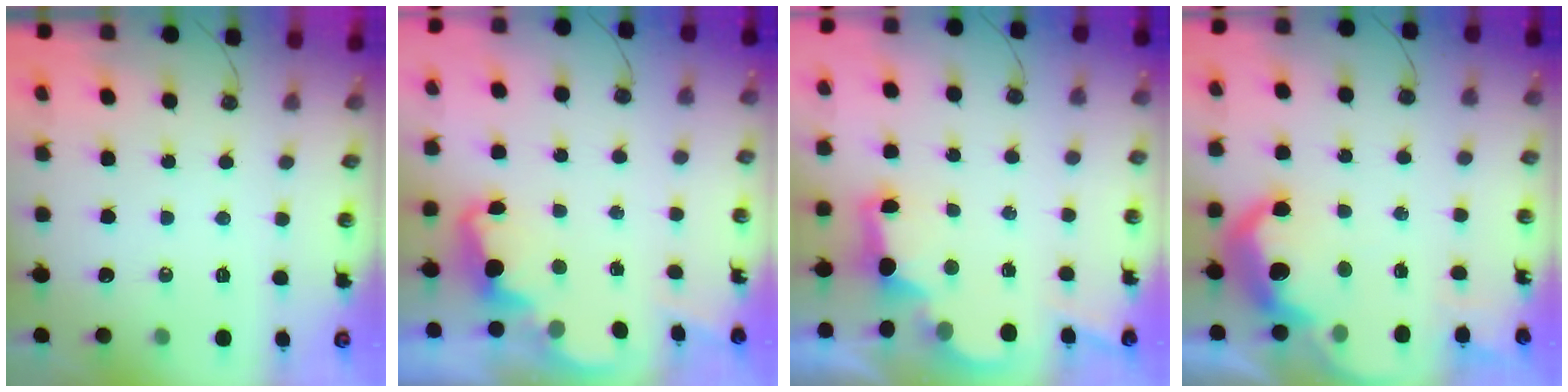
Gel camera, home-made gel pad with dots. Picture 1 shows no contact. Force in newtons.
{"total": 1.5, "press": 1.4, "slide": 0.7}
{"total": 2.8, "press": 2.7, "slide": 0.9}
{"total": 11.1, "press": 11.1, "slide": 0.7}